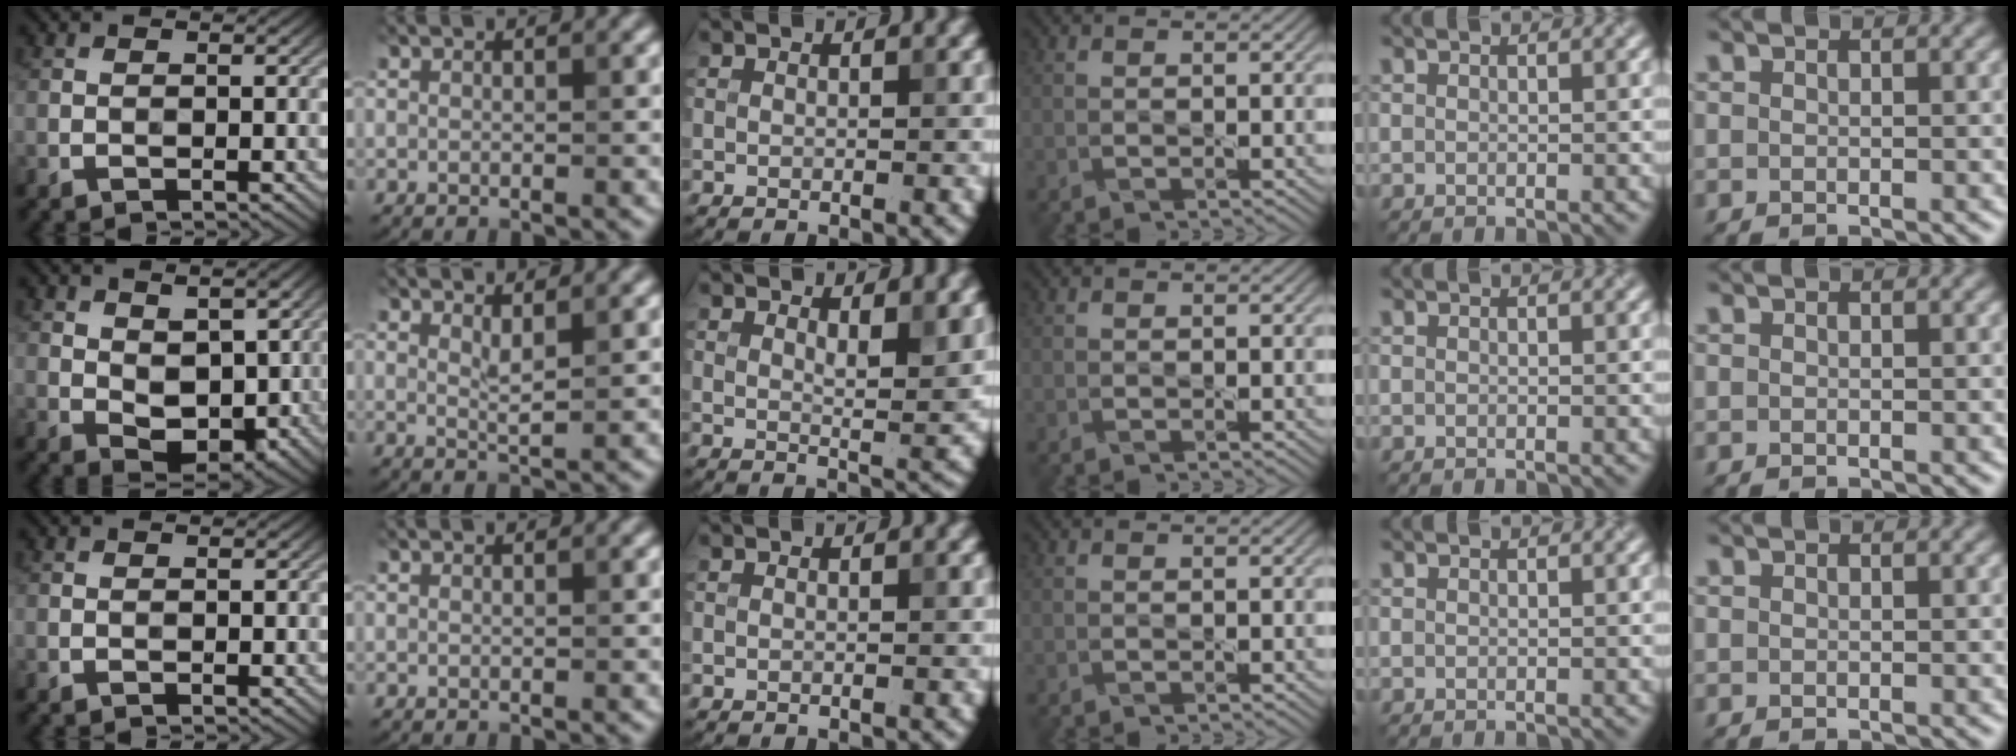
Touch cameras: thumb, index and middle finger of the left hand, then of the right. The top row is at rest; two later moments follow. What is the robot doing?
{"motion": "squeeze", "object": "sponge"}